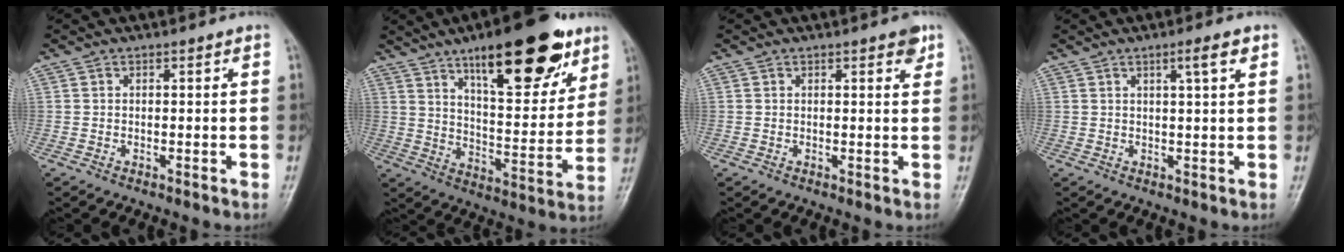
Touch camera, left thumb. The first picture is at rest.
{"total": 22.5, "force": [13.5, 7.8, 16.3], "torque": [-0.198, -0.059, 0.211]}
{"total": 2.3, "force": [1.5, 0.9, 1.5], "torque": [-0.009, -0.006, 0.016]}
{"total": 3.4, "force": [1.9, 0.2, 2.8], "torque": [-0.046, -0.006, 0.032]}